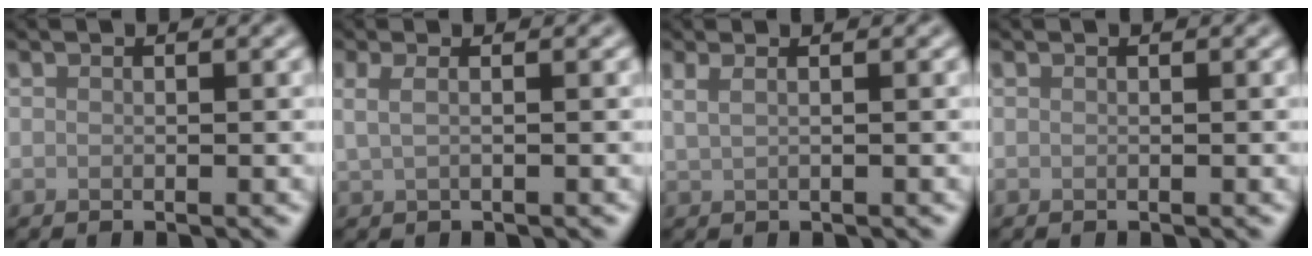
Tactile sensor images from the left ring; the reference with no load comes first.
{"total": 1.7, "force": [0.4, 0.6, 1.5], "torque": [-0.029, -0.001, 0.003]}
{"total": 2.3, "force": [1.1, 1.2, 1.7], "torque": [-0.021, 0.001, 0.001]}
{"total": 0.0}